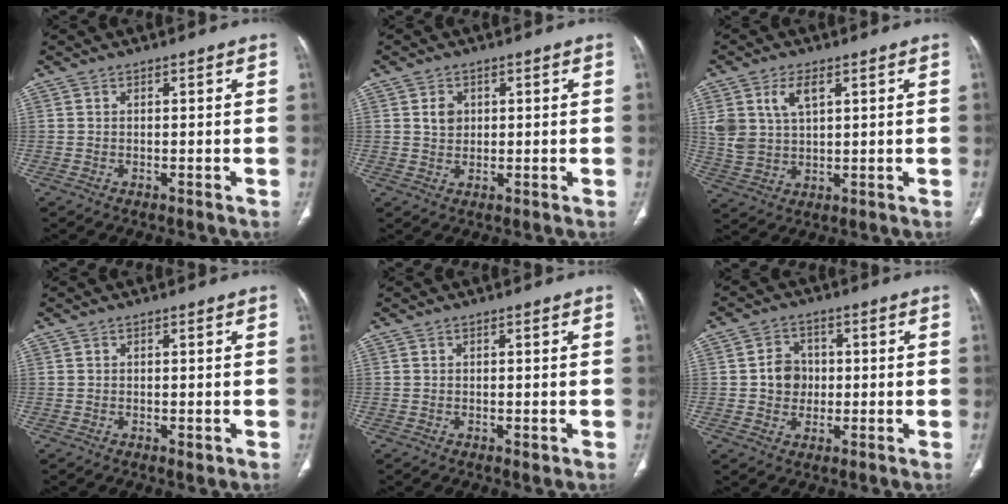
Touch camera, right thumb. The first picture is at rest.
{"total": 3.0, "force": [0.9, 2.5, 1.5], "torque": [-0.014, -0.003, 0.017]}
{"total": 7.9, "force": [3.3, 4.5, 5.7], "torque": [-0.111, -0.009, 0.073]}
{"total": 1.1, "force": [-0.3, 0.6, 0.8], "torque": [-0.009, -0.003, -0.002]}
{"total": 0.9, "force": [-0.2, 0.5, 0.7], "torque": [-0.008, -0.003, -0.002]}
{"total": 6.0, "force": [0.0, 5.3, 2.9], "torque": [-0.019, 0.008, -0.003]}